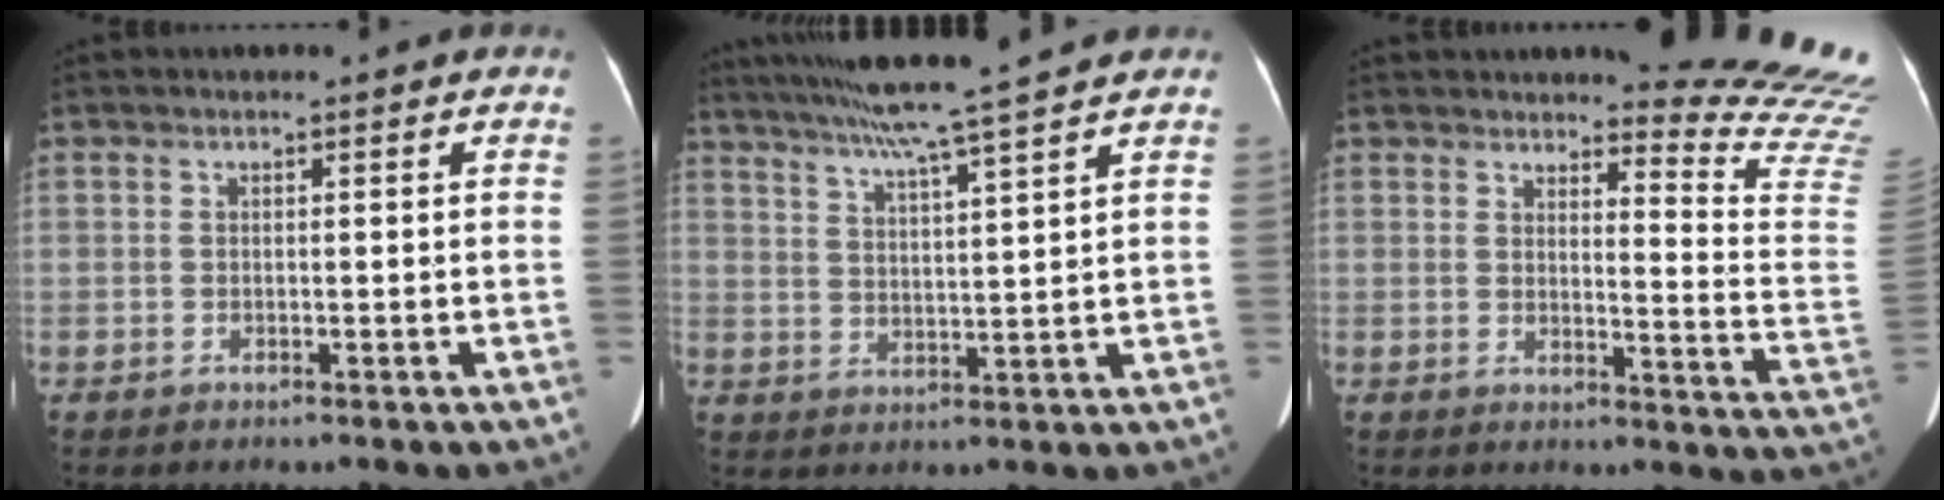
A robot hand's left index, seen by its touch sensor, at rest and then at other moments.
{"total": 12.7, "force": [10.7, -1.8, 6.6], "torque": [-0.114, 0.011, 0.163]}
{"total": 15.5, "force": [15.1, -1.0, 3.1], "torque": [-0.026, -0.155, 0.147]}